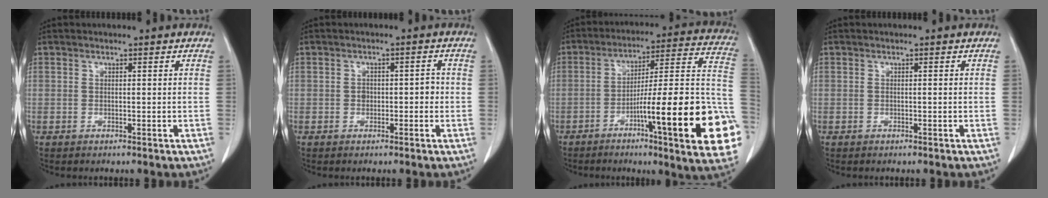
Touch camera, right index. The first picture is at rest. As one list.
[{"total": 2.2, "force": [-0.4, 1.4, 1.6], "torque": [-0.020, 0.009, -0.005]}, {"total": 25.1, "force": [-8.0, 1.3, 23.8], "torque": [-0.238, 0.004, -0.117]}, {"total": 0.0}]